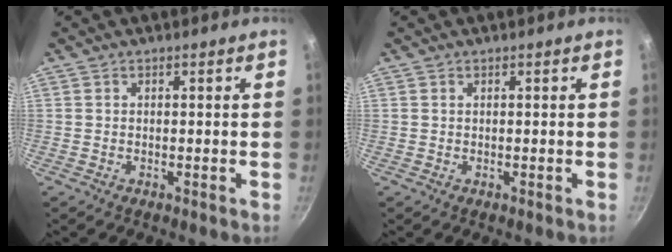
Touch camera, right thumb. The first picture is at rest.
{"total": 0.0}